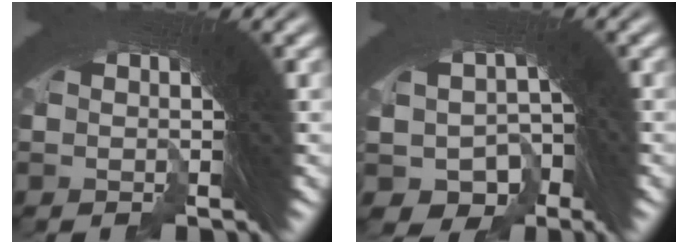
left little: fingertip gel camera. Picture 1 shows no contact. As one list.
[{"total": 9.4, "force": [-5.6, 7.5, 1.2], "torque": [-0.074, -0.070, -0.074]}]